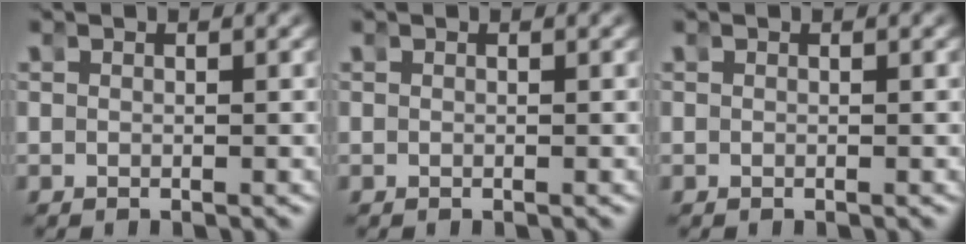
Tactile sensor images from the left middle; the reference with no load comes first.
{"total": 0.0}
{"total": 0.0}